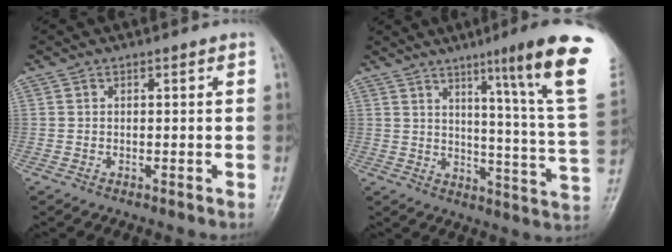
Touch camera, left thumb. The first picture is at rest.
{"total": 20.4, "force": [11.2, 0.0, 17.1], "torque": [-0.213, -0.067, 0.144]}